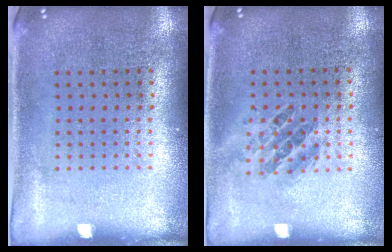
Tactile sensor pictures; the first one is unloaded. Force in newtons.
{"total": 1.0, "press": 0.9, "slide": 0.5}